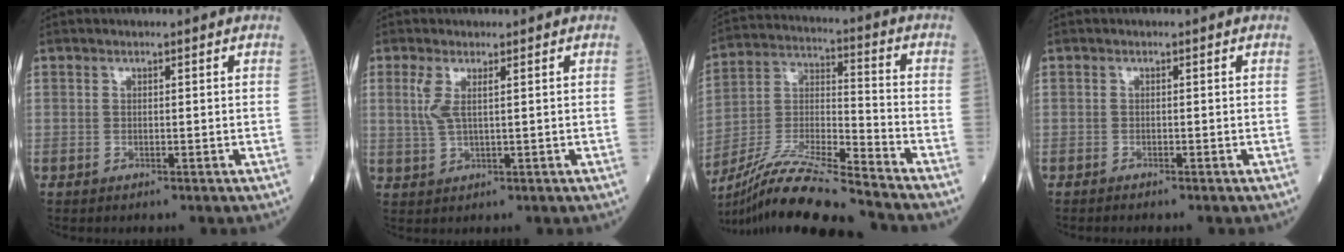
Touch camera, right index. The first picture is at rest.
{"total": 3.1, "force": [1.0, 0.6, 2.8], "torque": [-0.073, 0.004, 0.026]}
{"total": 17.7, "force": [-15.5, -0.6, 8.4], "torque": [-0.173, -0.017, -0.287]}
{"total": 0.7, "force": [-0.7, -0.1, 0.2], "torque": [-0.005, -0.001, -0.012]}